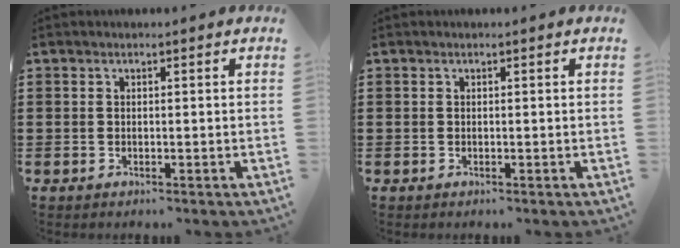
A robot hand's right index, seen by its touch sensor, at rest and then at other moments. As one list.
[{"total": 0.0}]